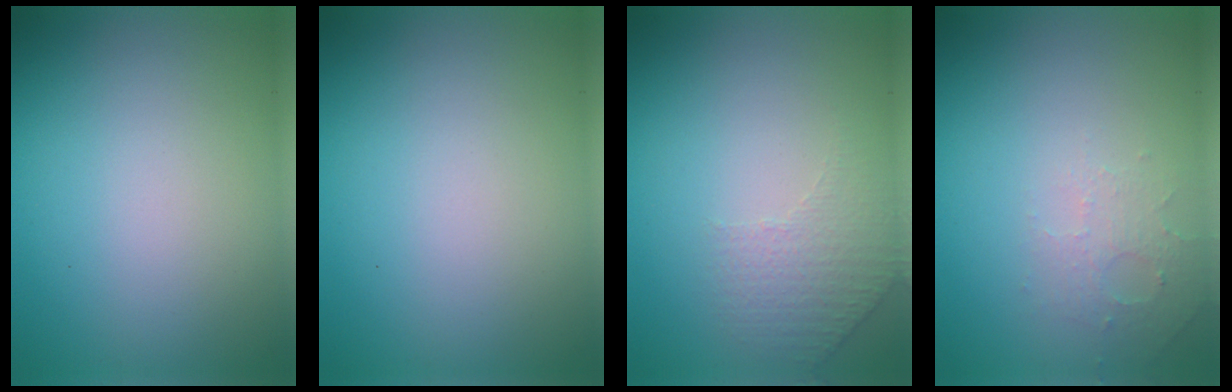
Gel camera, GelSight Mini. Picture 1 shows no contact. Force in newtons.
{"total": 0.0}
{"total": 1.5, "press": 1.0, "slide": 1.1}
{"total": 1.8, "press": 1.7, "slide": 0.4}